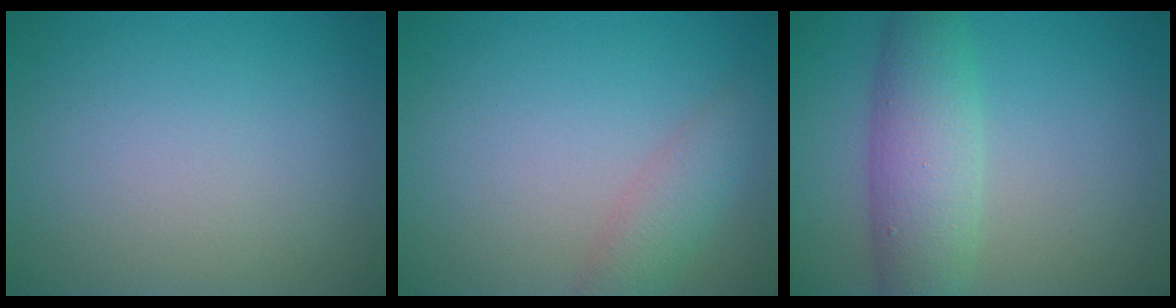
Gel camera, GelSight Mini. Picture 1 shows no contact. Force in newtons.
{"total": 2.5, "press": 2.5, "slide": 0.1}
{"total": 5.8, "press": 5.8, "slide": 0.3}